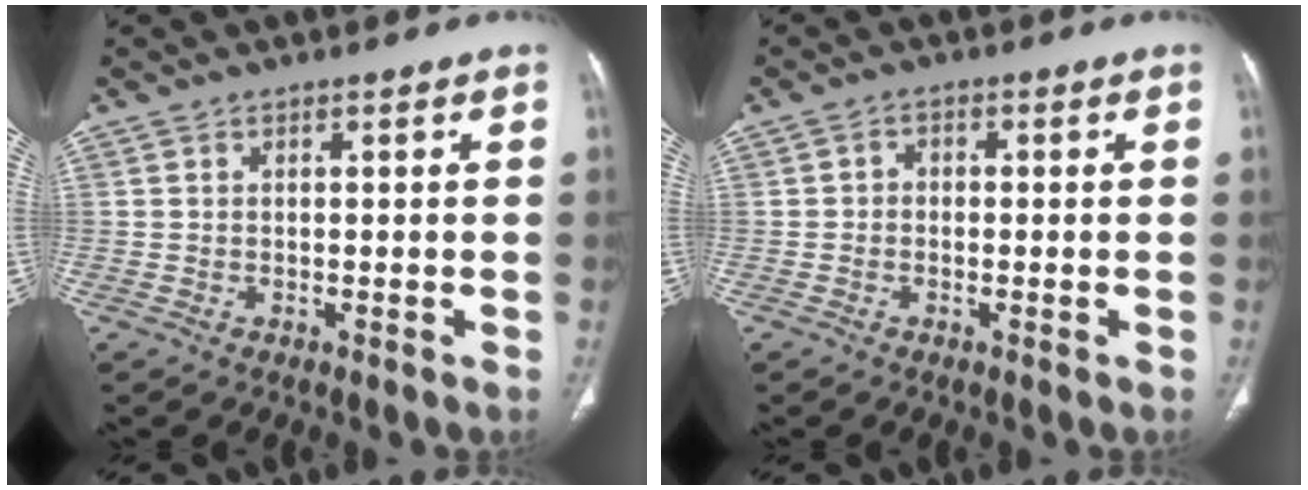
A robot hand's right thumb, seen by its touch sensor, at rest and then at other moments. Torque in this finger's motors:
{"motor_torque": [-0.42, 0.21, -0.20, -0.28, 0.07]}